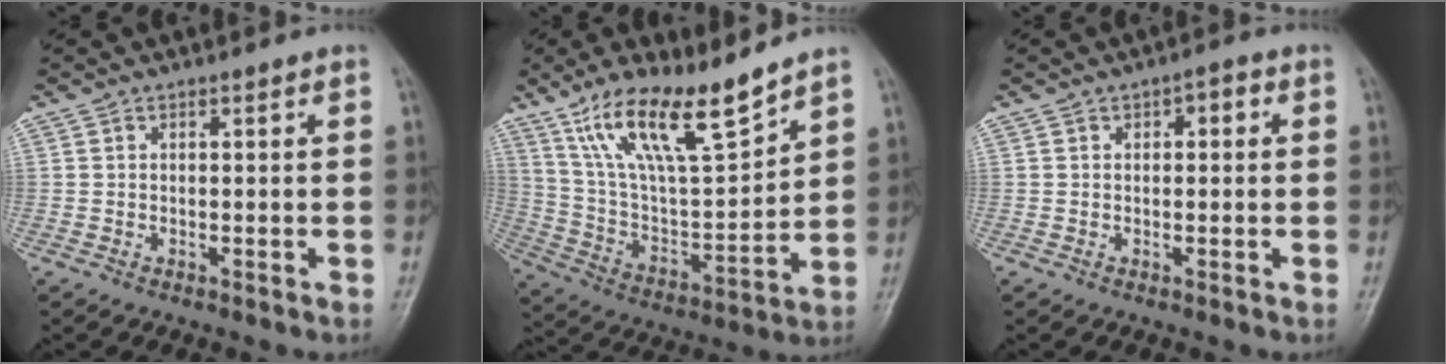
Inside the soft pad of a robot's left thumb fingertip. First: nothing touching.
{"total": 17.6, "force": [12.4, 4.3, 11.7], "torque": [-0.191, -0.057, 0.242]}
{"total": 2.7, "force": [0.8, 1.5, 2.0], "torque": [-0.014, 0.004, 0.005]}